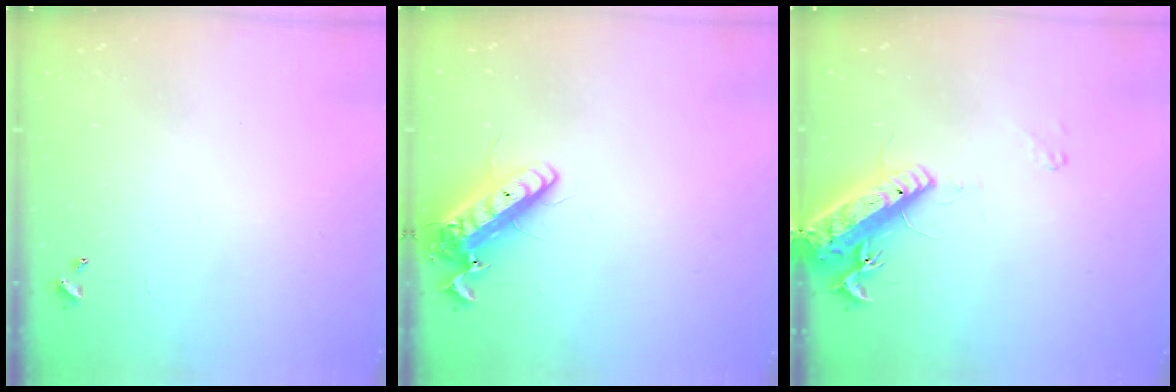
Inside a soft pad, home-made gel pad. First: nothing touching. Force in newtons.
{"total": 14.0, "press": 13.7, "slide": 2.8}
{"total": 15.7, "press": 15.3, "slide": 3.5}